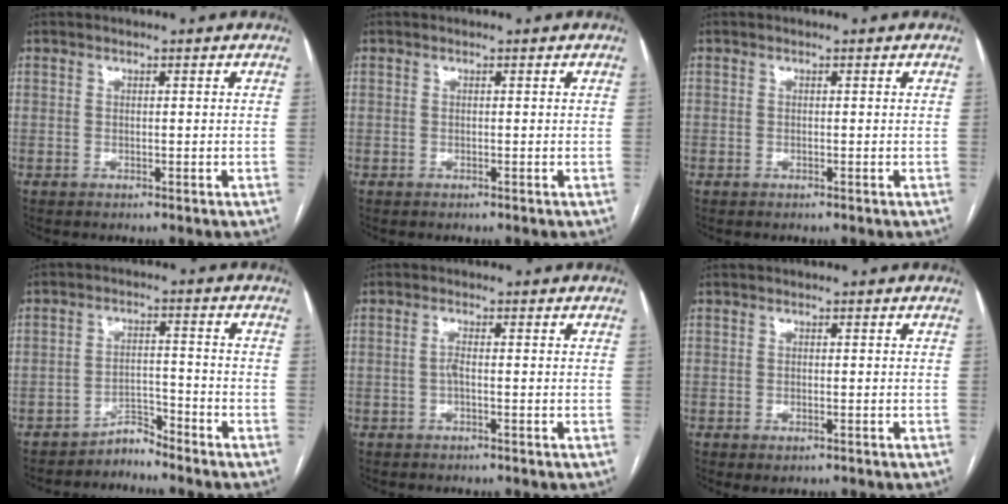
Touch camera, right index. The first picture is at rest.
{"total": 0.0}
{"total": 0.0}
{"total": 3.2, "force": [-3.1, 0.7, -0.4], "torque": [0.016, 0.003, -0.052]}
{"total": 1.4, "force": [-0.3, 0.1, 1.4], "torque": [-0.028, 0.001, -0.006]}
{"total": 1.5, "force": [-0.8, 0.6, 1.2], "torque": [-0.019, -0.004, -0.005]}